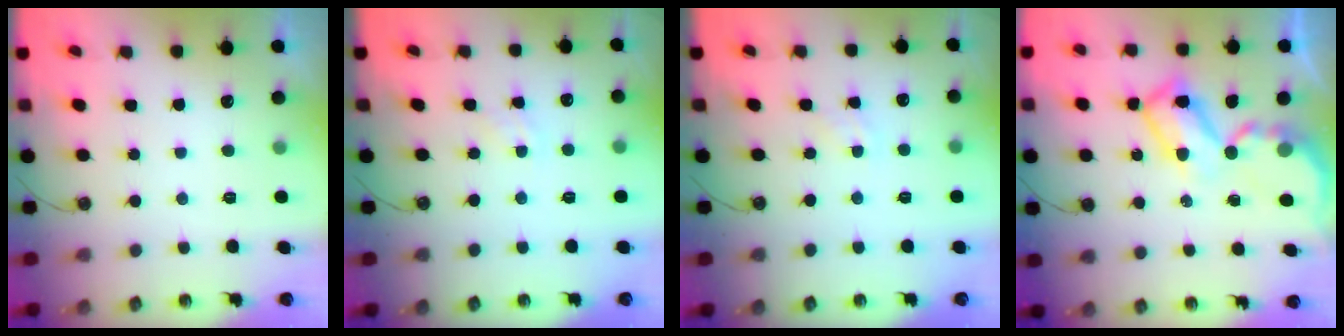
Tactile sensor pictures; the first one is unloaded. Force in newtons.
{"total": 1.0, "press": 1.0, "slide": 0.2}
{"total": 1.0, "press": 1.0, "slide": 0.2}
{"total": 10.6, "press": 10.5, "slide": 0.9}